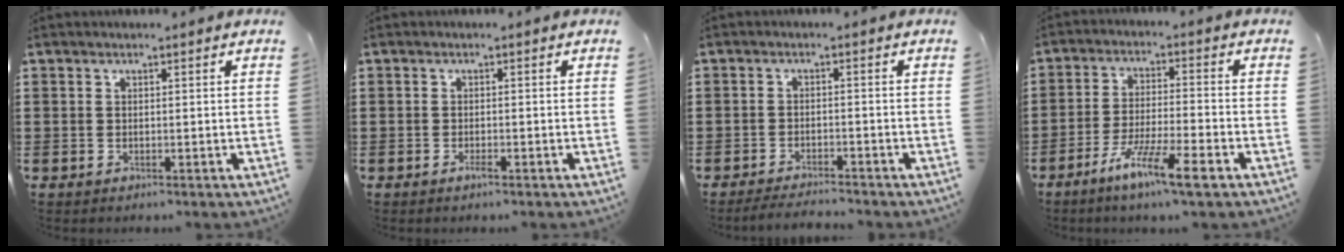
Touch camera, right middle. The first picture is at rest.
{"total": 1.0, "force": [-0.6, 0.2, 0.7], "torque": [-0.015, -0.002, -0.010]}
{"total": 2.5, "force": [-2.5, 0.0, 0.4], "torque": [-0.009, 0.000, -0.051]}
{"total": 8.0, "force": [-5.7, 0.5, 5.7], "torque": [-0.108, -0.006, -0.106]}